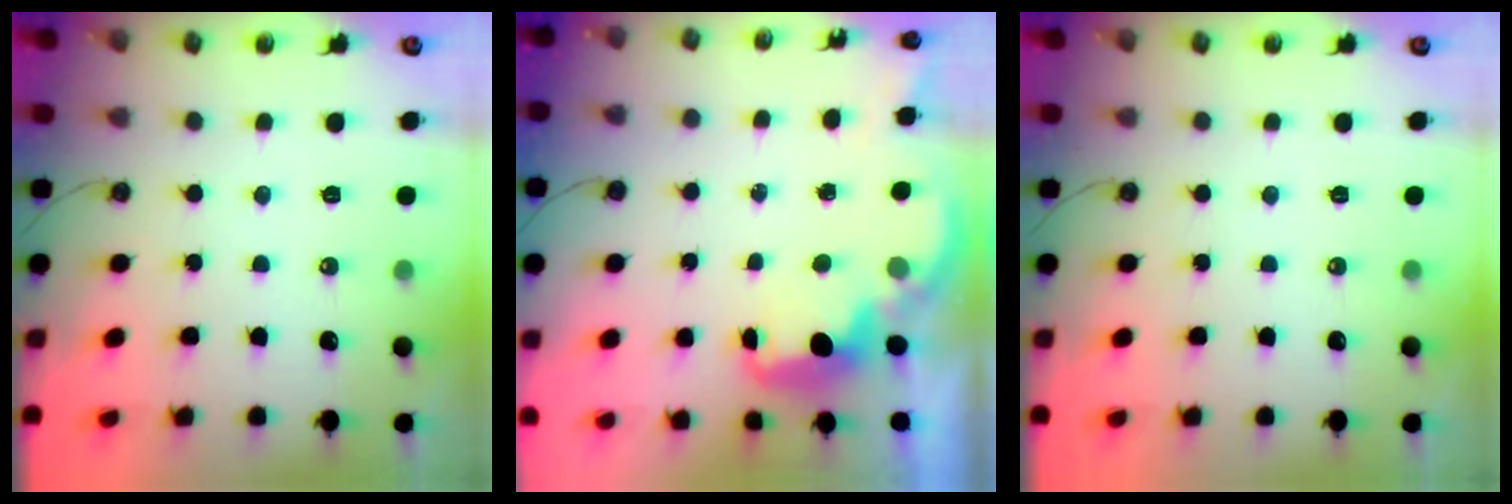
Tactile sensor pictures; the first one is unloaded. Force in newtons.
{"total": 3.1, "press": 3.0, "slide": 0.7}
{"total": 0.0}